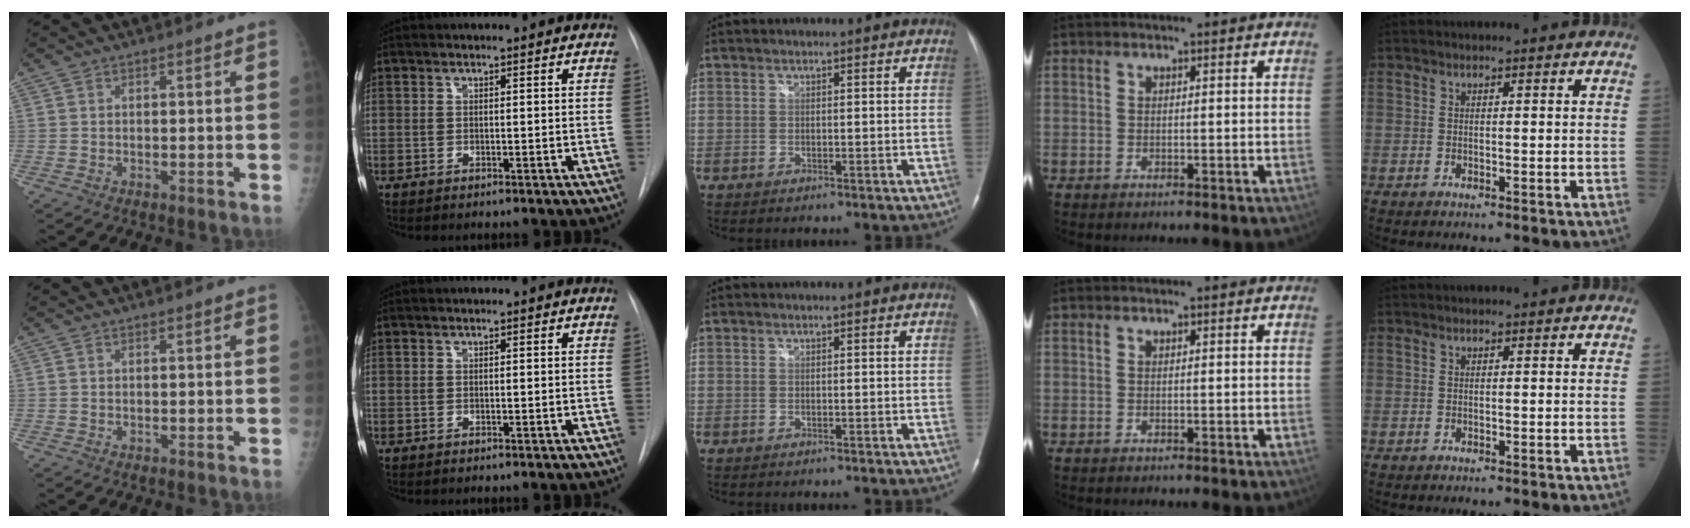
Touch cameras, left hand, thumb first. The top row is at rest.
{}